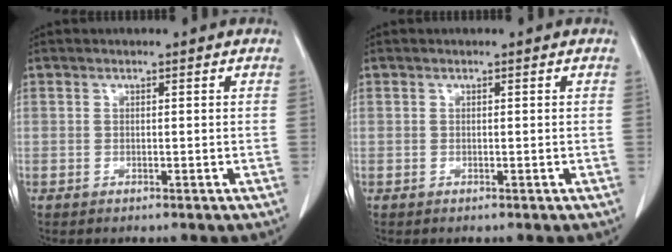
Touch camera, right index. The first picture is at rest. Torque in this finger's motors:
{"motor_torque": [0.00, 0.00, 0.02, 0.00]}